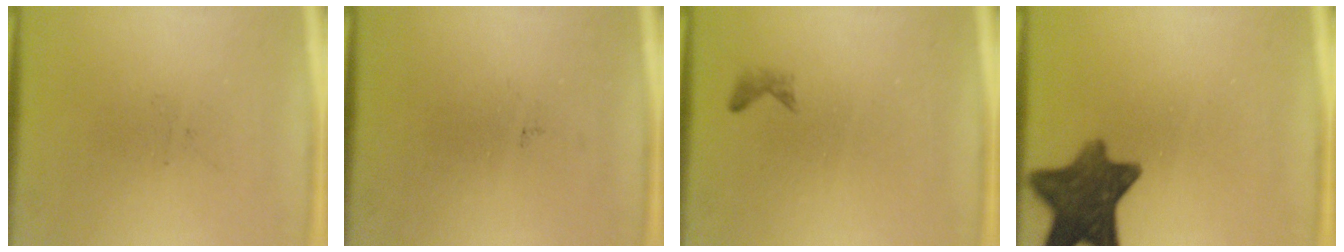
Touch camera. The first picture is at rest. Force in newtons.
{"total": 0.0}
{"total": 0.7}
{"total": 10.7}